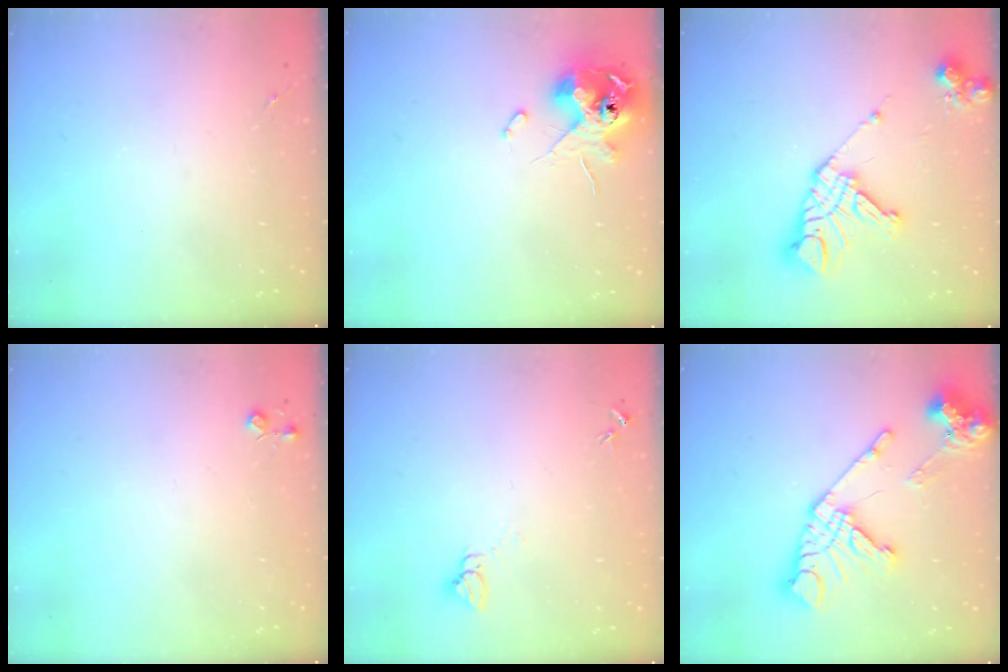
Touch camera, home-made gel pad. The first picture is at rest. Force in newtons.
{"total": 11.6, "press": 11.4, "slide": 2.1}
{"total": 16.3, "press": 16.2, "slide": 1.8}
{"total": 3.7, "press": 3.7, "slide": 0.5}
{"total": 3.2, "press": 3.2, "slide": 0.1}
{"total": 20.4, "press": 20.3, "slide": 2.5}